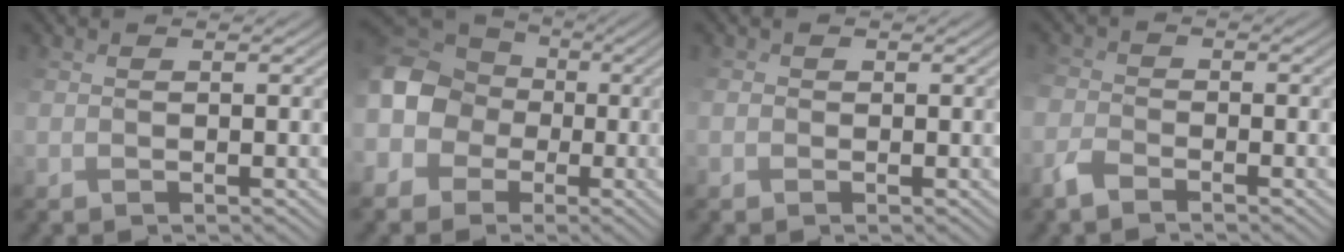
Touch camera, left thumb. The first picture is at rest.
{"total": 10.8, "force": [-0.4, 9.2, 5.6], "torque": [-0.156, 0.005, -0.033]}
{"total": 1.2, "force": [-0.5, 1.1, 0.2], "torque": [0.000, 0.004, -0.004]}
{"total": 2.8, "force": [-2.1, 1.0, 1.6], "torque": [-0.037, 0.005, -0.055]}